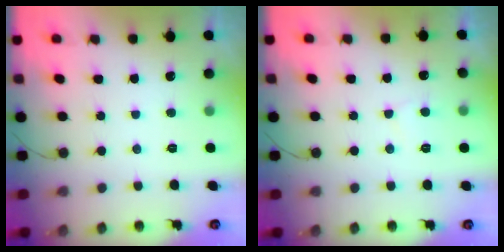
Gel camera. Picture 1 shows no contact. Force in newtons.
{"total": 3.4, "press": 3.4, "slide": 0.5}